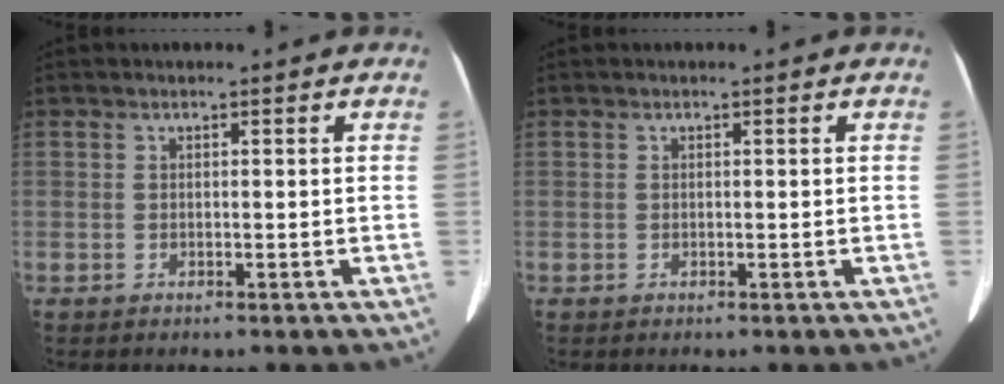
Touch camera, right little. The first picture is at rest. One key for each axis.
{"total": 0.0}